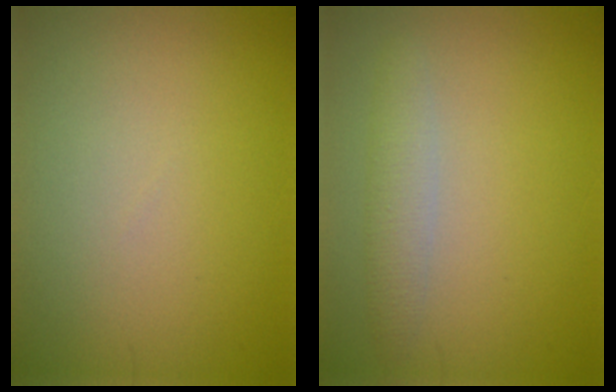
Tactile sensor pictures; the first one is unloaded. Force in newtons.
{"total": 2.1, "press": 2.1, "slide": 0.0}